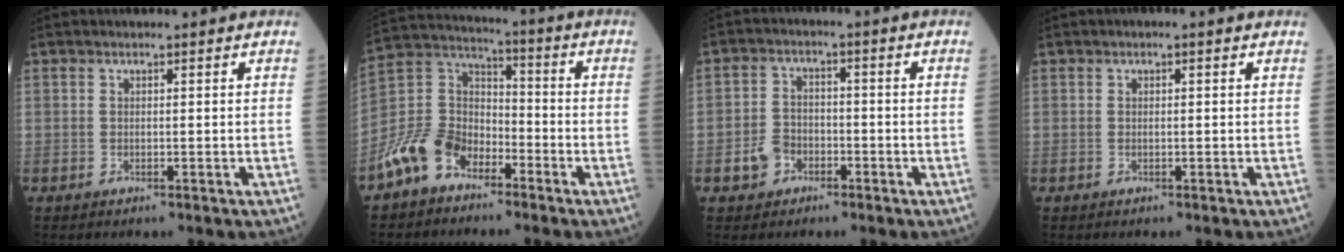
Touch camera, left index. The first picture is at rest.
{"total": 10.0, "force": [-6.4, 6.3, 4.4], "torque": [-0.116, 0.021, -0.132]}
{"total": 4.5, "force": [-2.2, 3.6, 1.7], "torque": [-0.039, 0.011, -0.038]}
{"total": 0.6, "force": [0.0, 0.1, 0.6], "torque": [-0.018, 0.007, 0.003]}